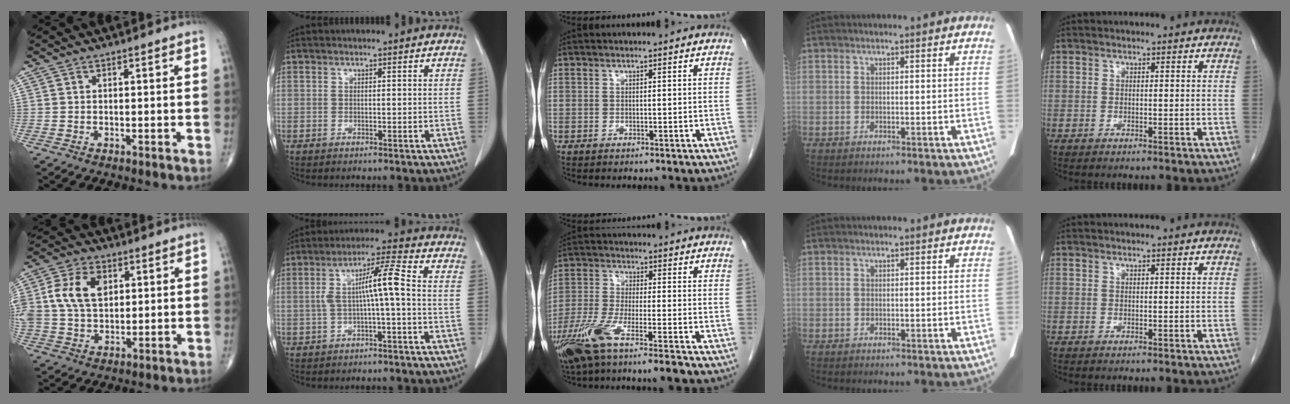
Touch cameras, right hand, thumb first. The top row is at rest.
{"thumb": {"total": 12.1, "force": [2.8, 8.2, 8.4], "torque": [-0.161, 0.004, 0.053]}, "index": {"total": 6.8, "force": [-0.5, 0.0, 6.8], "torque": [-0.124, 0.025, -0.006]}, "middle": {"total": 9.7, "force": [-6.3, 0.6, 7.4], "torque": [-0.155, -0.023, -0.122]}}